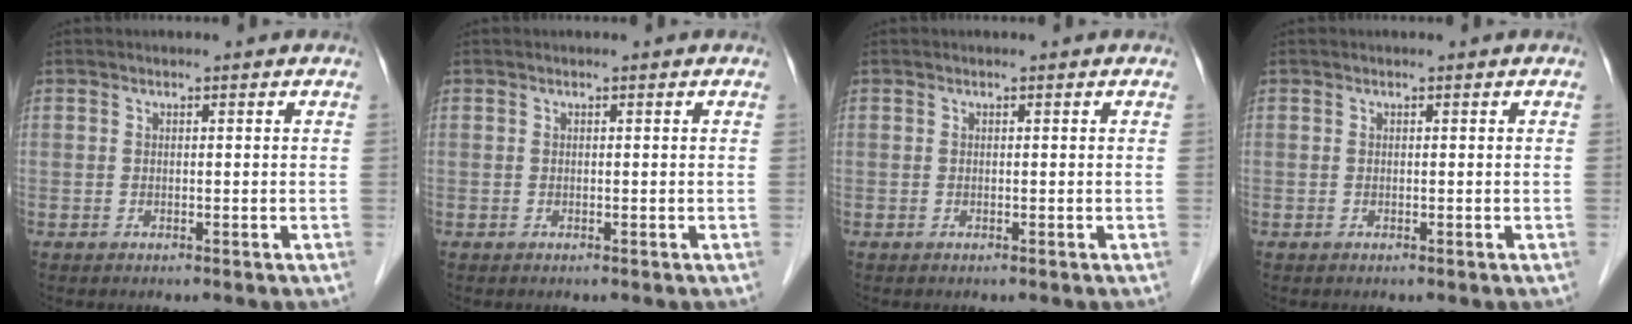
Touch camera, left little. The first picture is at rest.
{"total": 0.0}
{"total": 0.0}
{"total": 0.0}